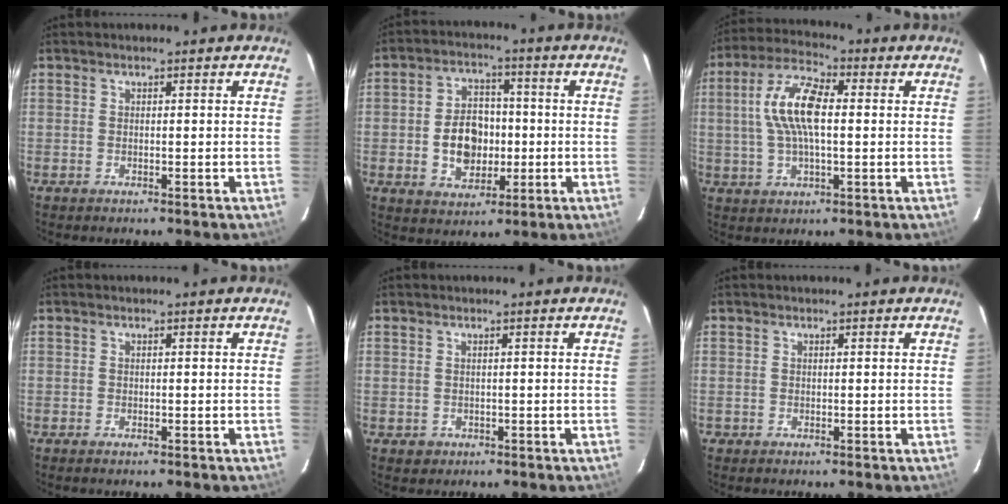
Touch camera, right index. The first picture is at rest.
{"total": 9.8, "force": [-1.3, 7.2, 6.4], "torque": [-0.122, 0.022, -0.009]}
{"total": 11.4, "force": [1.2, 4.3, 10.5], "torque": [-0.210, 0.018, 0.019]}
{"total": 0.6, "force": [-0.5, 0.2, 0.3], "torque": [-0.007, -0.001, -0.009]}
{"total": 1.6, "force": [-0.2, 1.6, 0.2], "torque": [-0.002, 0.001, 0.003]}
{"total": 0.8, "force": [-0.1, 0.8, -0.1], "torque": [0.001, 0.003, -0.001]}